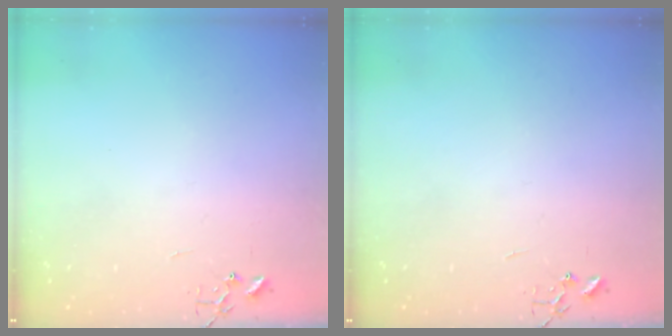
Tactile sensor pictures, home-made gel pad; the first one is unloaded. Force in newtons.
{"total": 0.0}